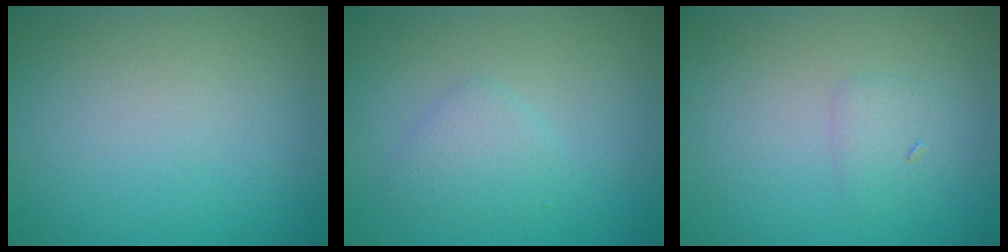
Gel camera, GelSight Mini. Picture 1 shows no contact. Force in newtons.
{"total": 1.9, "press": 1.9, "slide": 0.2}
{"total": 1.2, "press": 1.2, "slide": 0.1}